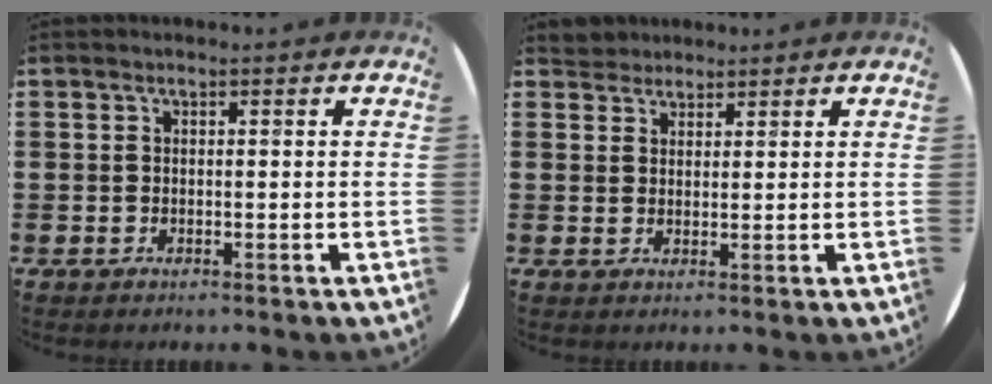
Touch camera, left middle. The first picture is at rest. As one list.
[{"total": 2.4, "force": [2.2, 0.8, -0.3], "torque": [0.002, 0.004, 0.044]}]